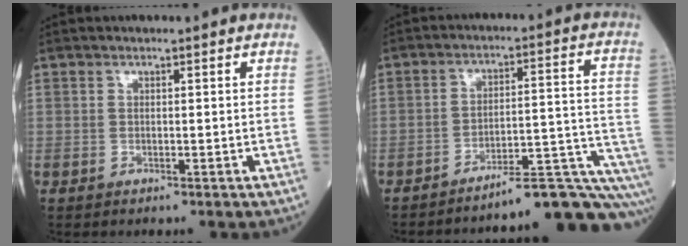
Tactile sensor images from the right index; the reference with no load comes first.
{"total": 17.1, "force": [-15.9, -1.2, 6.2], "torque": [-0.021, 0.038, -0.213]}